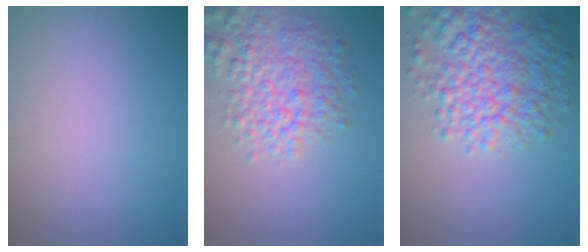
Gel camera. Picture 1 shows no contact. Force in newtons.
{"total": 5.5, "press": 5.5, "slide": 0.2}
{"total": 8.0, "press": 8.0, "slide": 0.2}